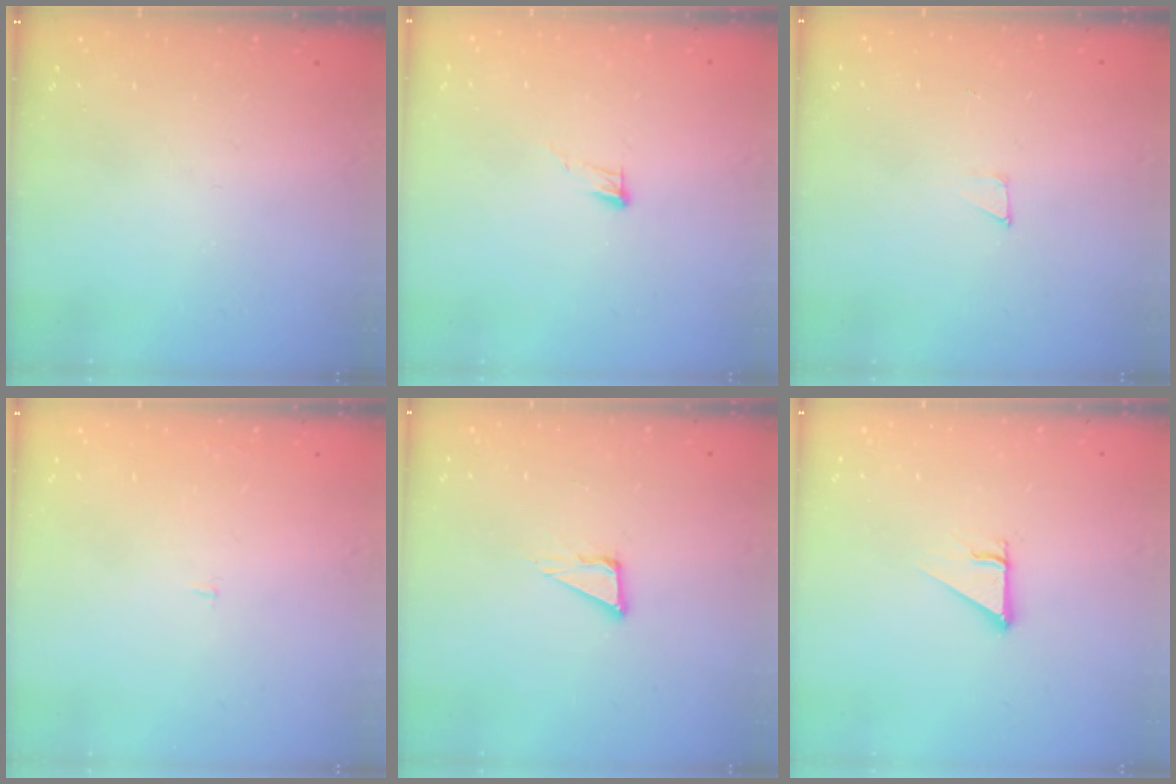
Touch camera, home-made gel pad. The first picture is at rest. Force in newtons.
{"total": 3.7, "press": 3.7, "slide": 0.3}
{"total": 3.2, "press": 3.2, "slide": 0.3}
{"total": 1.2, "press": 1.2, "slide": 0.1}
{"total": 5.3, "press": 5.3, "slide": 0.3}
{"total": 2.5, "press": 2.5, "slide": 0.2}